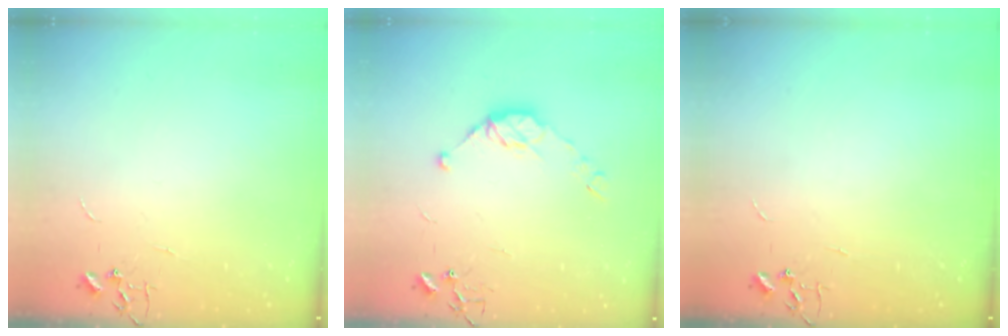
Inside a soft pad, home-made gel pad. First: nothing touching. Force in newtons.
{"total": 9.5, "press": 9.5, "slide": 0.7}
{"total": 0.0}